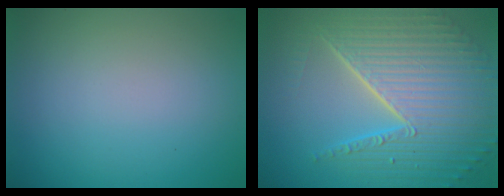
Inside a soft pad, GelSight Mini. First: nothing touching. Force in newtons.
{"total": 10.1, "press": 6.5, "slide": 7.7}